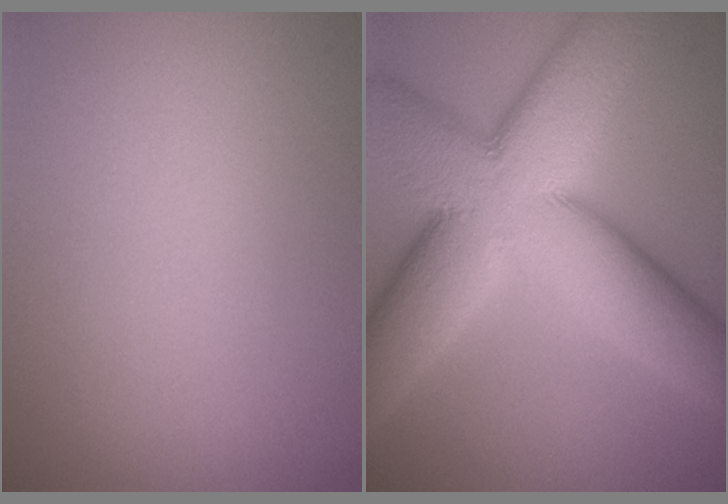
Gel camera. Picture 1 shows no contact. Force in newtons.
{"total": 15.0, "press": 15.0, "slide": 1.2}